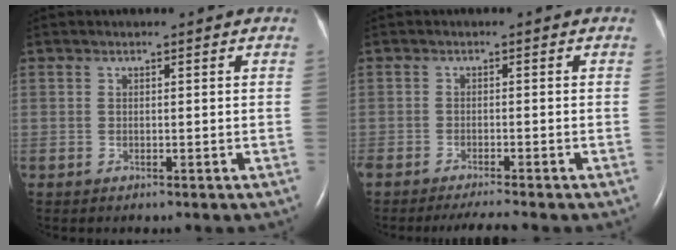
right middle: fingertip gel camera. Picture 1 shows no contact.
{"total": 3.7, "force": [-3.2, -0.5, 1.7], "torque": [-0.029, -0.011, -0.054]}